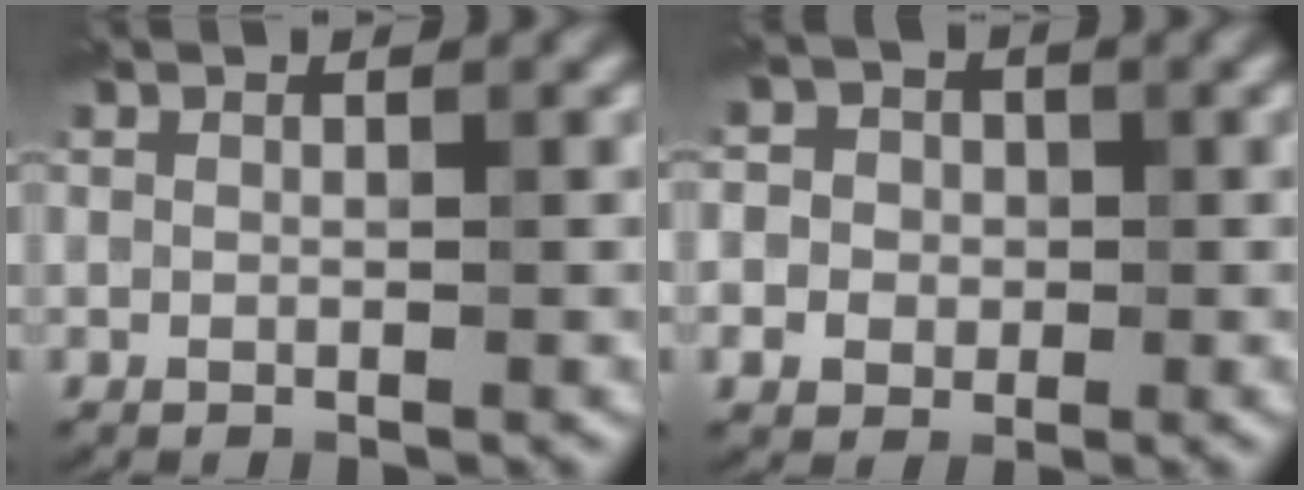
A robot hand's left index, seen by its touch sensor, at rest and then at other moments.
{"total": 5.1, "force": [0.6, 4.8, 1.8], "torque": [-0.014, 0.029, -0.023]}